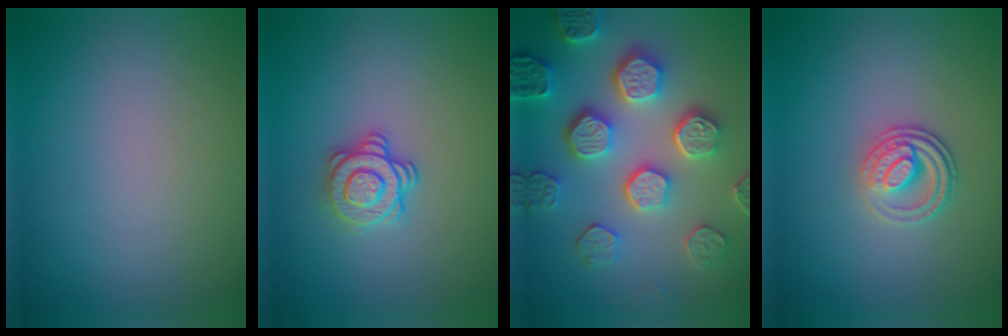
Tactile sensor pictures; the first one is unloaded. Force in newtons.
{"total": 2.9, "press": 2.5, "slide": 1.4}
{"total": 7.1, "press": 6.0, "slide": 3.7}
{"total": 2.8, "press": 2.5, "slide": 1.4}